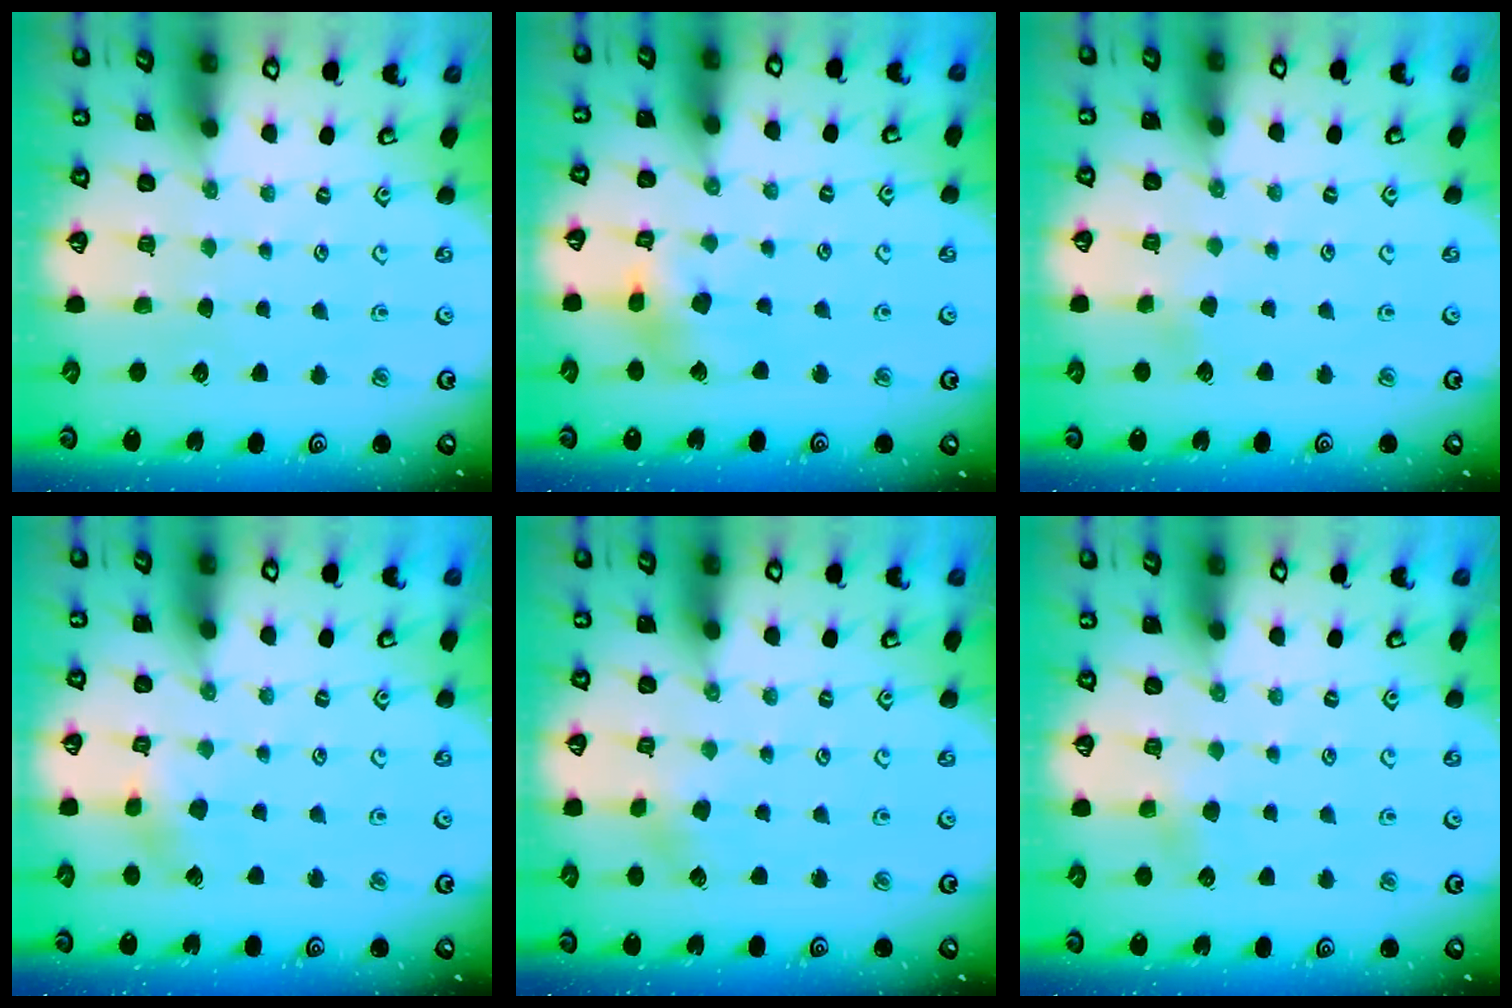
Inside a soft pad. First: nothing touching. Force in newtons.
{"total": 9.9, "press": 9.8, "slide": 1.3}
{"total": 2.4, "press": 2.4, "slide": 0.3}
{"total": 5.1, "press": 5.0, "slide": 0.2}
{"total": 2.7, "press": 2.7, "slide": 0.3}
{"total": 4.4, "press": 4.4, "slide": 0.5}